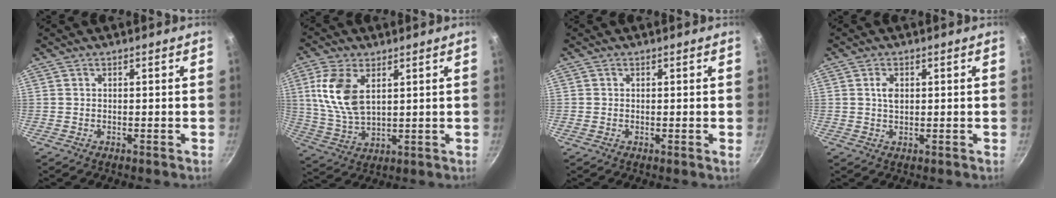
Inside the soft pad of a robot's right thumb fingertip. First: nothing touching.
{"total": 11.7, "force": [3.7, 6.5, 9.0], "torque": [-0.176, -0.015, 0.079]}
{"total": 0.5, "force": [0.0, 0.3, 0.4], "torque": [-0.005, -0.006, -0.005]}
{"total": 2.5, "force": [0.6, 1.6, 1.8], "torque": [-0.028, -0.001, 0.011]}